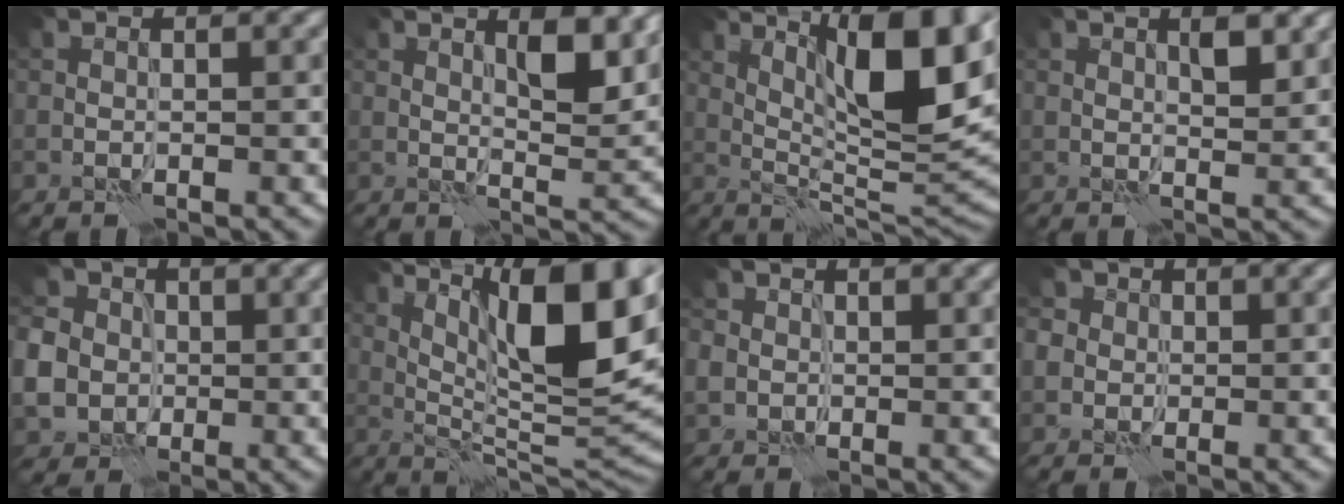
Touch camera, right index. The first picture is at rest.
{"total": 4.8, "force": [2.4, 1.5, 3.9], "torque": [-0.058, -0.003, 0.039]}
{"total": 12.1, "force": [4.9, 2.9, 10.7], "torque": [-0.162, 0.003, 0.084]}
{"total": 2.4, "force": [1.3, 0.8, 1.9], "torque": [-0.026, -0.001, 0.023]}
{"total": 8.4, "force": [-0.1, 7.7, 3.4], "torque": [-0.087, 0.000, -0.027]}
{"total": 13.5, "force": [5.3, 3.3, 12.0], "torque": [-0.178, 0.005, 0.095]}
{"total": 3.5, "force": [0.6, 3.2, 1.3], "torque": [-0.040, 0.010, 0.000]}
{"total": 6.7, "force": [2.6, 5.6, 2.6], "torque": [-0.043, 0.029, 0.011]}